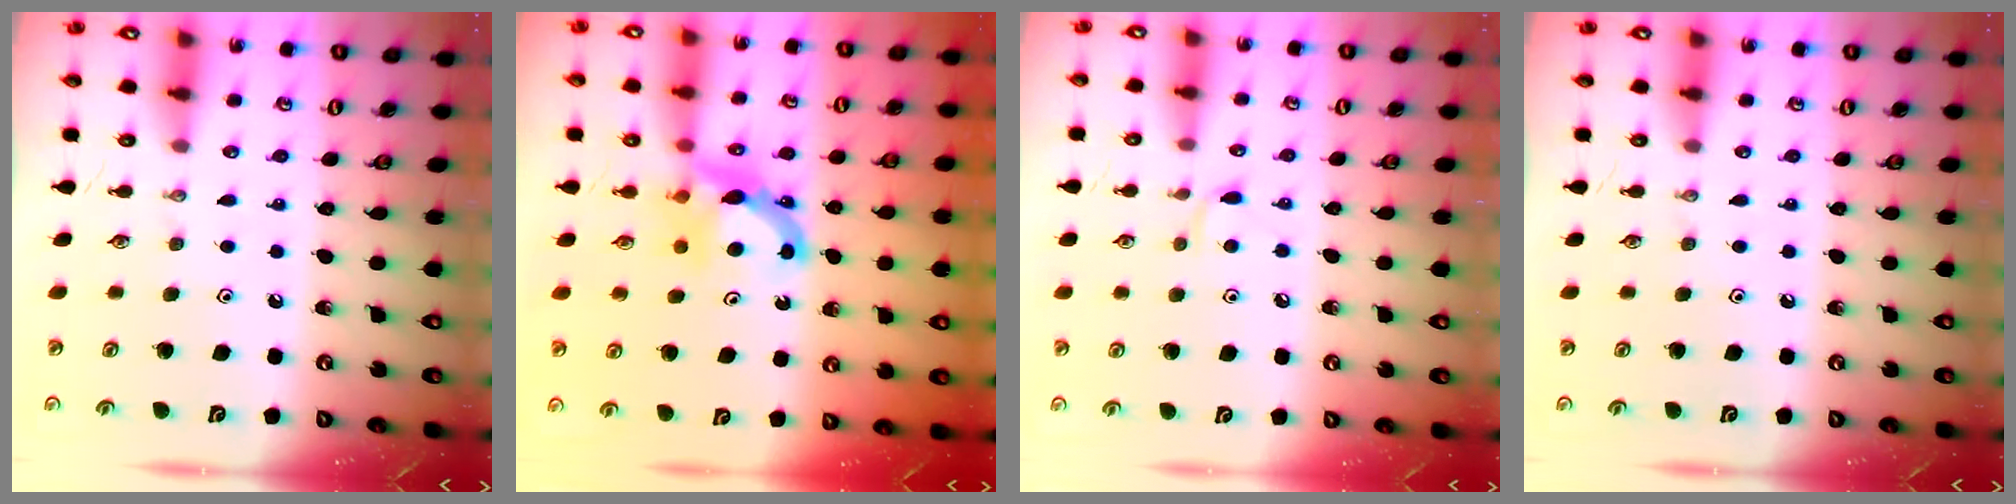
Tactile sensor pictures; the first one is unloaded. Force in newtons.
{"total": 7.8, "press": 7.8, "slide": 0.4}
{"total": 4.3, "press": 4.3, "slide": 0.5}
{"total": 0.0}